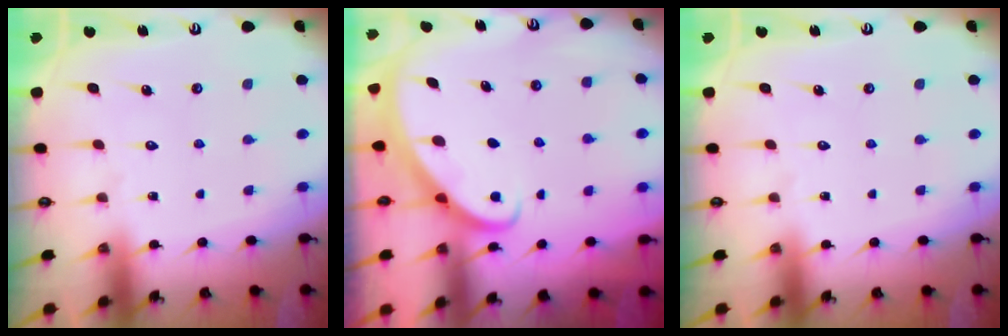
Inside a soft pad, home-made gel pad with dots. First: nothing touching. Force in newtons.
{"total": 3.0, "press": 3.0, "slide": 0.2}
{"total": 0.0}